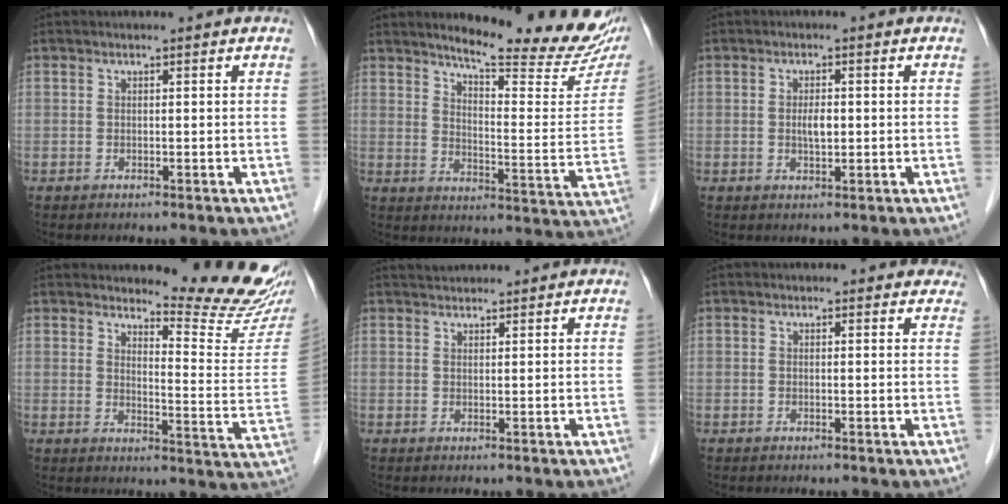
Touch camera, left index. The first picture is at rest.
{"total": 20.1, "force": [17.7, 2.1, 9.3], "torque": [-0.123, -0.081, 0.219]}
{"total": 2.4, "force": [-0.2, 0.9, 2.2], "torque": [-0.041, -0.002, -0.002]}
{"total": 13.0, "force": [12.6, -0.9, 3.2], "torque": [-0.040, -0.109, 0.144]}
{"total": 2.6, "force": [2.5, 0.4, 0.3], "torque": [-0.006, 0.028, 0.038]}
{"total": 2.8, "force": [2.3, 1.6, 0.2], "torque": [0.017, -0.006, 0.005]}